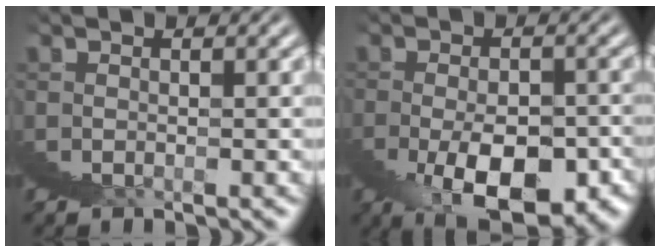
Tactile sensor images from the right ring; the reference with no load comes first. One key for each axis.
{"total": 5.8, "fx": -2.0, "fy": 1.7, "fz": 5.2, "tx": -0.062, "ty": 0.002, "tz": -0.028}